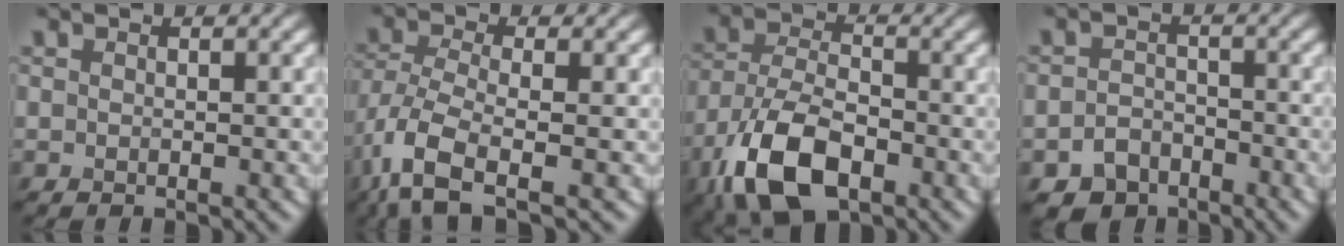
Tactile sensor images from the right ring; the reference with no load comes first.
{"total": 6.2, "force": [-3.2, 2.2, 4.8], "torque": [-0.112, -0.007, -0.075]}
{"total": 9.4, "force": [-4.7, 4.8, 6.5], "torque": [-0.146, -0.011, -0.097]}
{"total": 3.5, "force": [-2.4, 2.3, 1.0], "torque": [-0.012, -0.002, -0.044]}